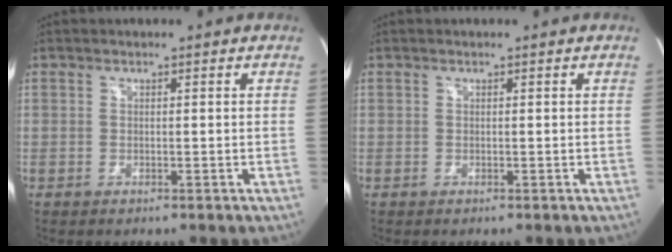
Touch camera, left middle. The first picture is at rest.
{"total": 0.0}